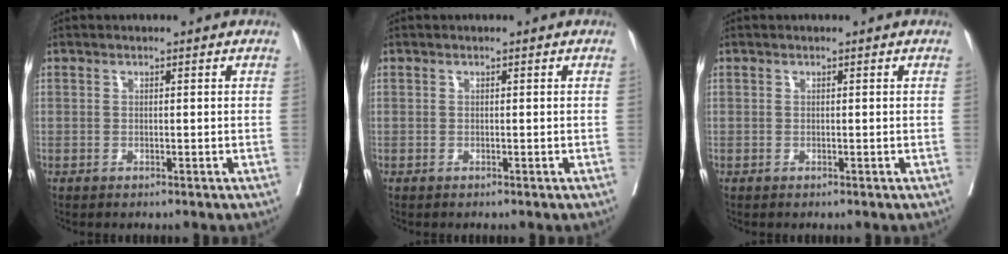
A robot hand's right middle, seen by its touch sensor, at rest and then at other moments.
{"total": 0.0}
{"total": 0.0}